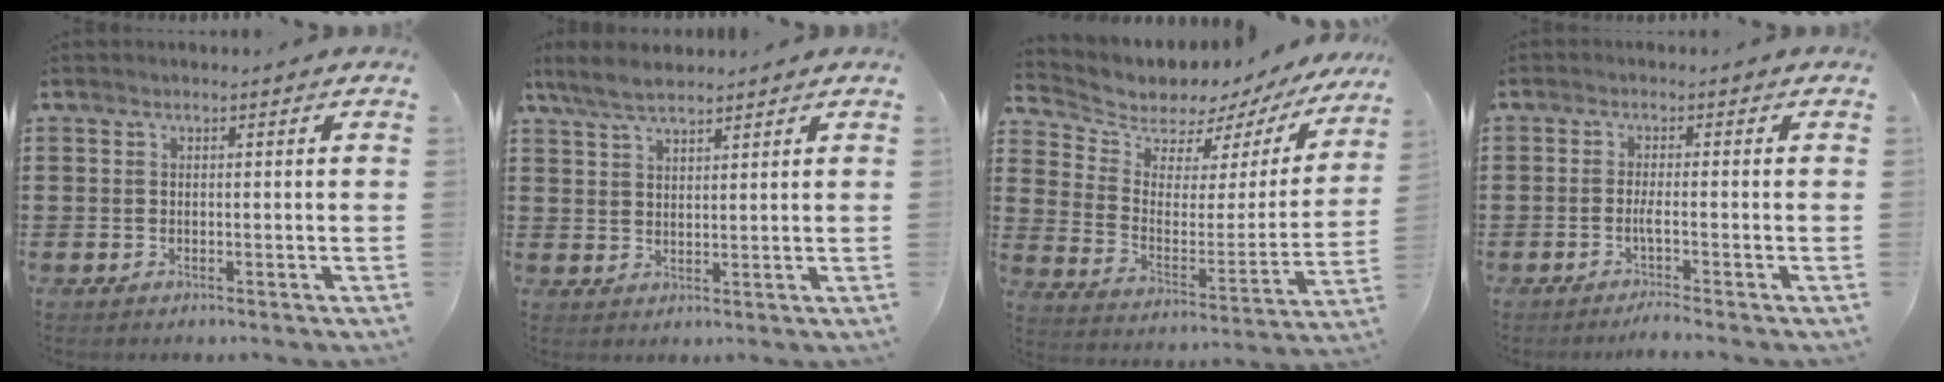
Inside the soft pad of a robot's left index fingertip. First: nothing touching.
{"total": 4.7, "force": [3.9, 1.3, 2.4], "torque": [-0.058, -0.001, 0.072]}
{"total": 5.2, "force": [4.7, 2.1, 0.2], "torque": [-0.034, -0.050, 0.076]}
{"total": 2.5, "force": [-1.2, -0.3, 2.2], "torque": [-0.047, -0.005, -0.027]}